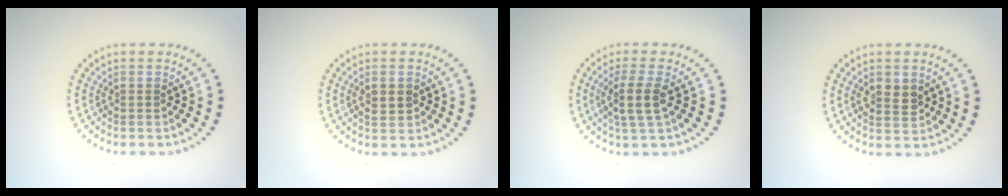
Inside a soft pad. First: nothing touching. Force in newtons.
{"total": 1.6, "press": 1.6, "slide": 0.1}
{"total": 2.9, "press": 2.4, "slide": 1.6}
{"total": 2.1, "press": 2.1, "slide": 0.3}